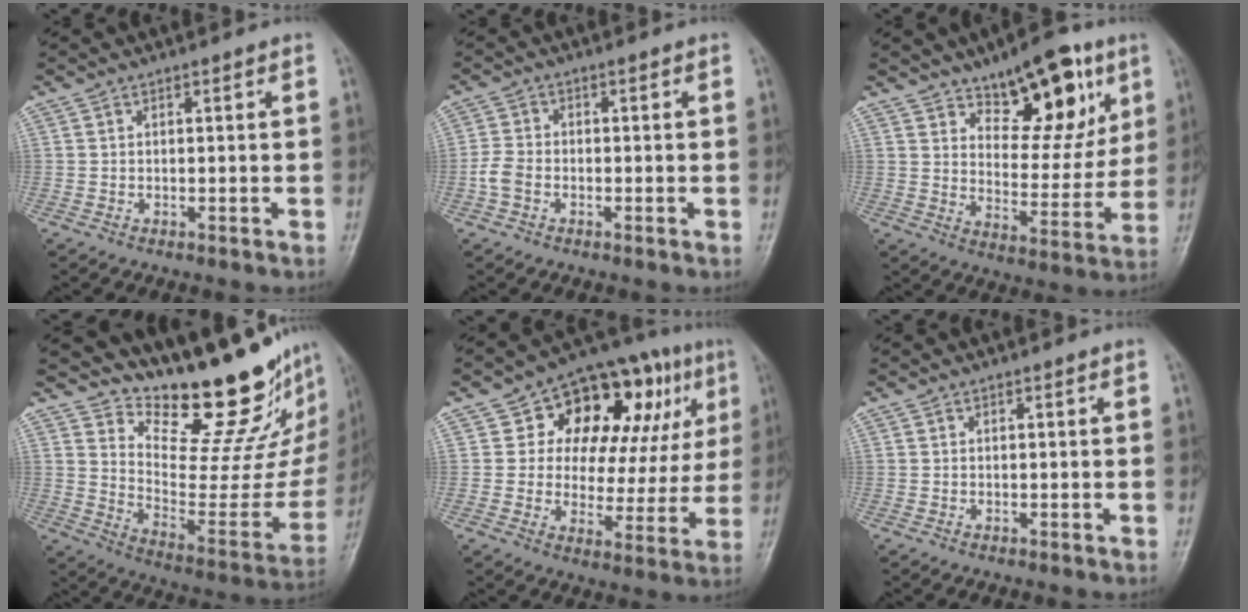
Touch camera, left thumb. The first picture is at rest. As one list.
[{"total": 3.7, "force": [-1.4, 2.6, 2.2], "torque": [-0.047, 0.006, -0.033]}, {"total": 16.6, "force": [9.5, 7.8, 11.1], "torque": [-0.101, -0.056, 0.147]}, {"total": 23.5, "force": [18.1, 7.7, 12.8], "torque": [-0.145, -0.141, 0.271]}, {"total": 20.8, "force": [7.8, 12.3, 14.8], "torque": [-0.141, 0.009, 0.109]}, {"total": 0.0}]